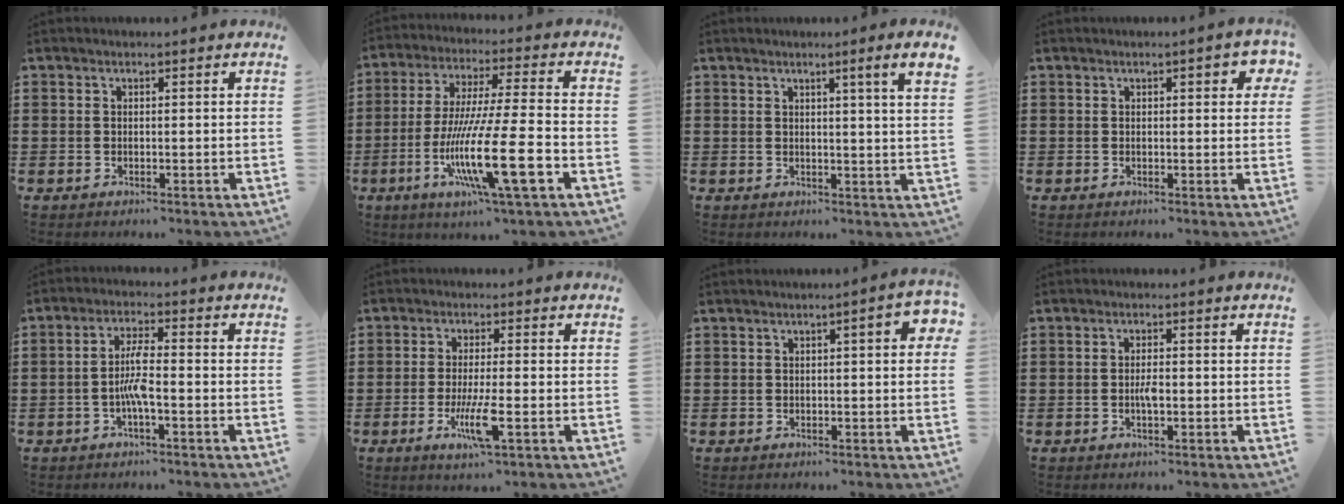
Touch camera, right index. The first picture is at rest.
{"total": 17.4, "force": [-5.9, 2.2, 16.2], "torque": [-0.323, -0.011, -0.104]}
{"total": 3.4, "force": [1.9, -0.9, 2.7], "torque": [-0.045, -0.008, 0.028]}
{"total": 1.9, "force": [0.5, 0.7, 1.7], "torque": [-0.018, 0.001, 0.003]}
{"total": 4.9, "force": [-1.3, 0.9, 4.7], "torque": [-0.105, -0.003, -0.032]}
{"total": 6.3, "force": [-2.2, 0.7, 5.9], "torque": [-0.114, -0.020, -0.040]}
{"total": 3.0, "force": [0.3, 0.5, 3.0], "torque": [-0.045, 0.002, 0.001]}
{"total": 2.3, "force": [-0.5, 0.6, 2.1], "torque": [-0.047, 0.000, -0.011]}